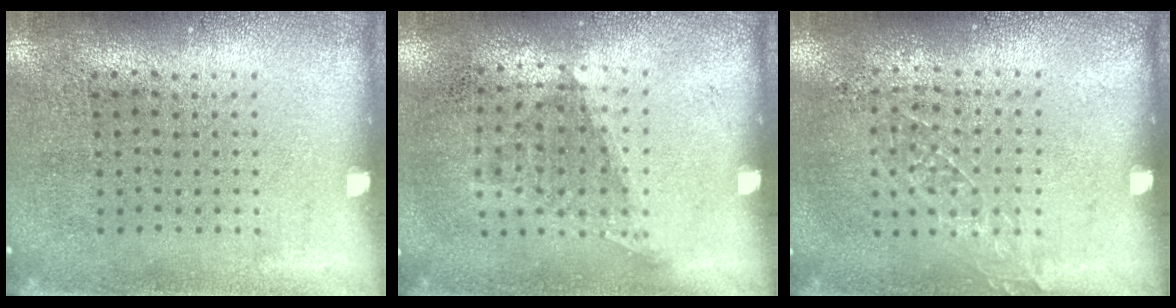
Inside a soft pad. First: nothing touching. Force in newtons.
{"total": 1.1, "press": 0.8, "slide": 0.8}
{"total": 0.9, "press": 0.8, "slide": 0.2}